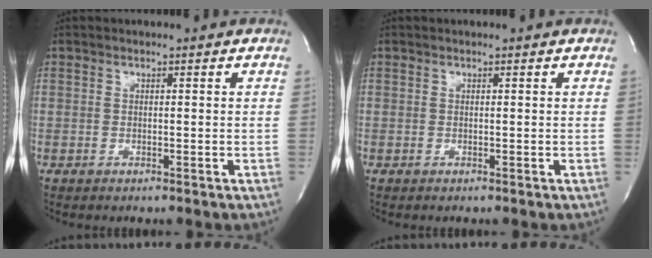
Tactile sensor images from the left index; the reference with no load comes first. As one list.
[{"total": 0.0}]